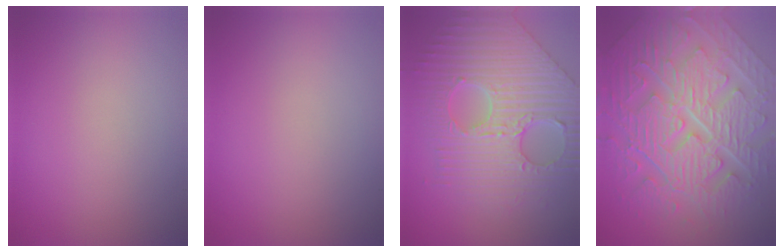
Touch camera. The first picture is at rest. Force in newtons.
{"total": 0.0}
{"total": 8.2, "press": 6.7, "slide": 4.6}
{"total": 11.4, "press": 7.8, "slide": 8.3}